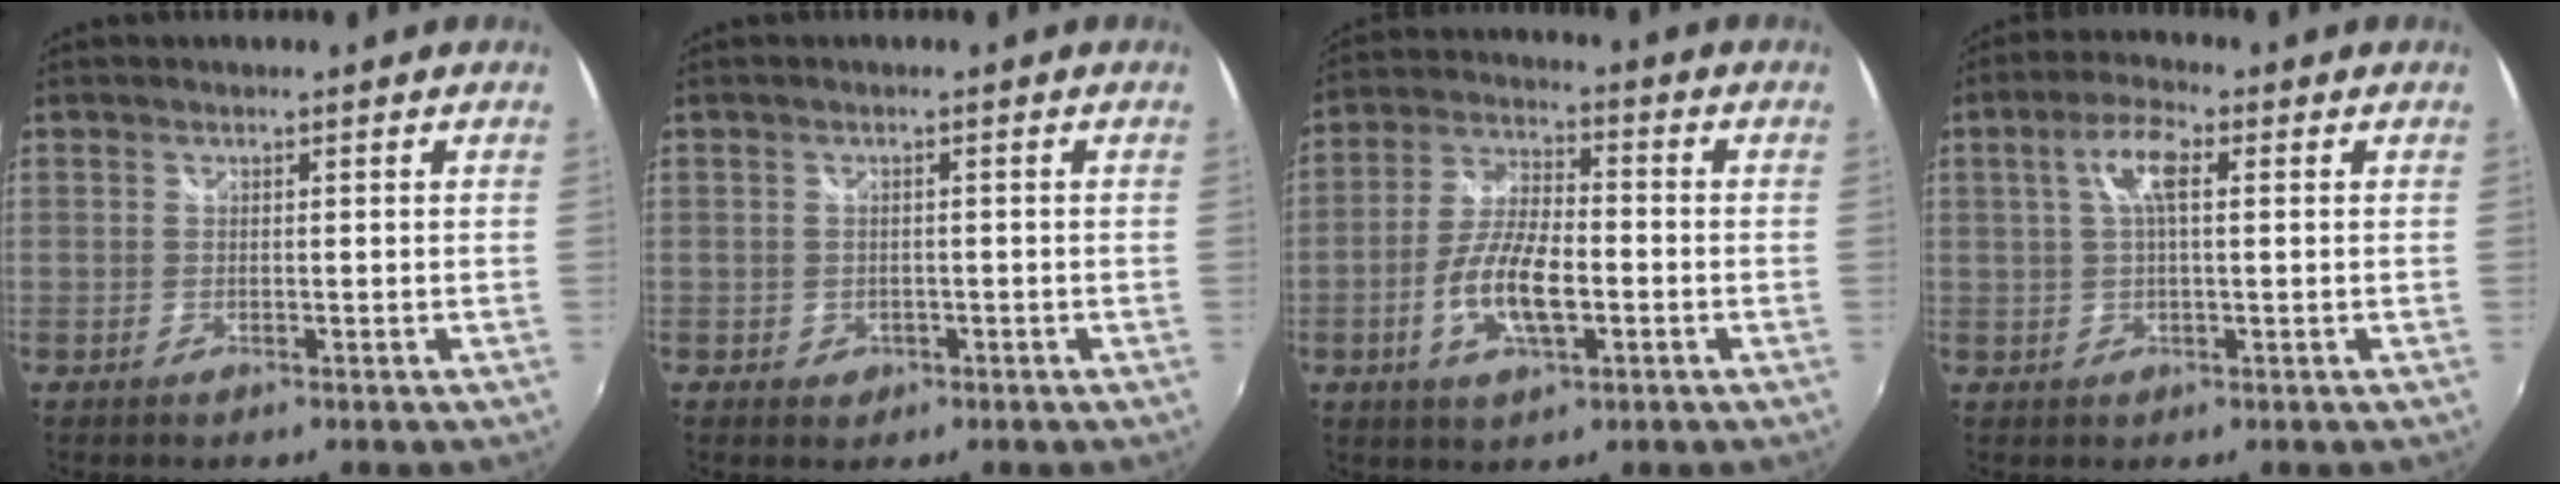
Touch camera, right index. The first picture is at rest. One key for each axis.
{"total": 2.1, "fx": -0.7, "fy": 1.9, "fz": 0.5, "tx": -0.011, "ty": -0.002, "tz": -0.008}
{"total": 10.5, "fx": -3.2, "fy": 4.2, "fz": 9.1, "tx": -0.188, "ty": 0.000, "tz": -0.057}
{"total": 5.9, "fx": 1.6, "fy": 1.7, "fz": 5.4, "tx": -0.103, "ty": 0.013, "tz": 0.030}